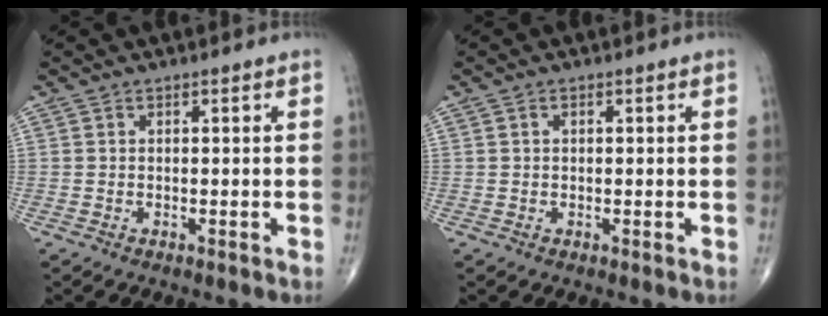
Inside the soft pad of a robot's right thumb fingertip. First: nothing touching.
{"total": 0.6, "force": [0.1, 0.4, 0.4], "torque": [-0.006, 0.000, 0.002]}